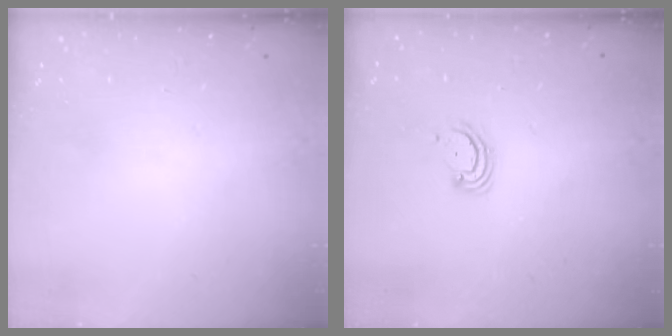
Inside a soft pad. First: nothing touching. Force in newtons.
{"total": 2.9, "press": 2.9, "slide": 0.3}